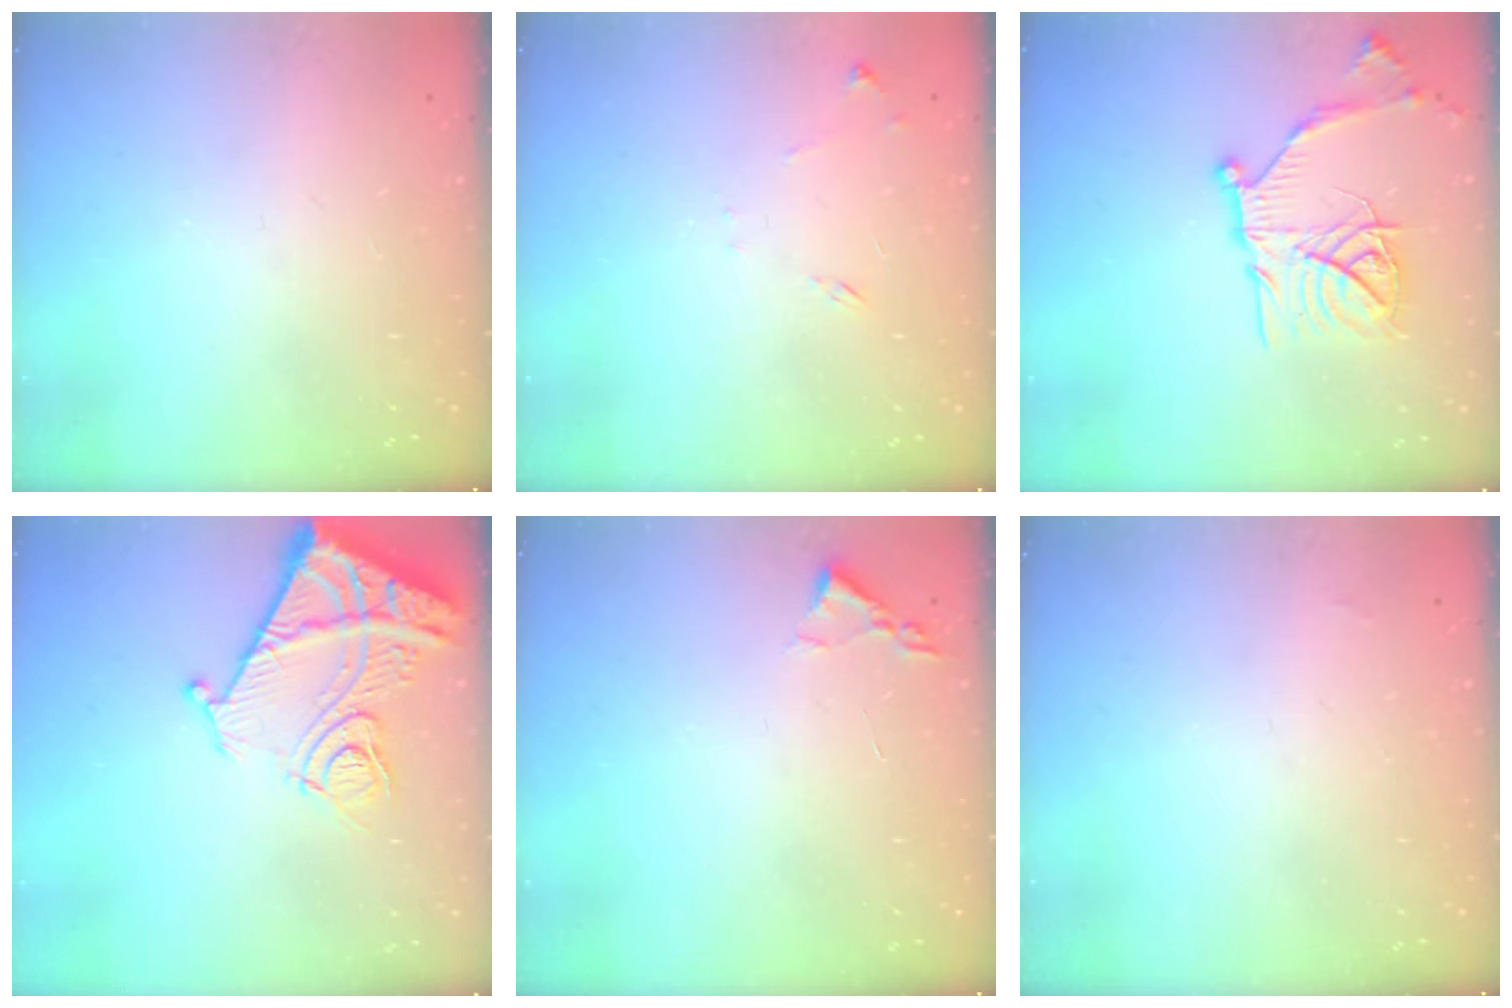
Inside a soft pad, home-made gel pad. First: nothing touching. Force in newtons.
{"total": 6.7, "press": 6.7, "slide": 0.6}
{"total": 19.5, "press": 19.4, "slide": 1.7}
{"total": 14.7, "press": 14.6, "slide": 1.7}
{"total": 1.8, "press": 1.8, "slide": 0.3}
{"total": 1.3, "press": 1.3, "slide": 0.2}